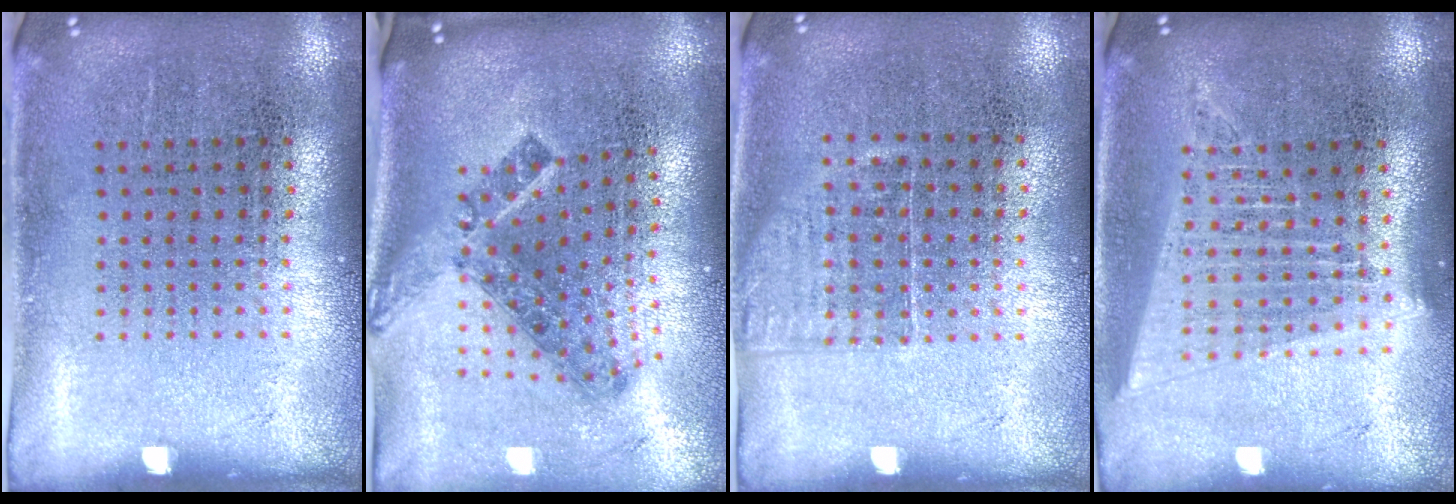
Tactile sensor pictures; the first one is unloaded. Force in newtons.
{"total": 1.7, "press": 1.2, "slide": 1.1}
{"total": 1.2, "press": 1.0, "slide": 0.7}
{"total": 1.8, "press": 1.6, "slide": 0.8}